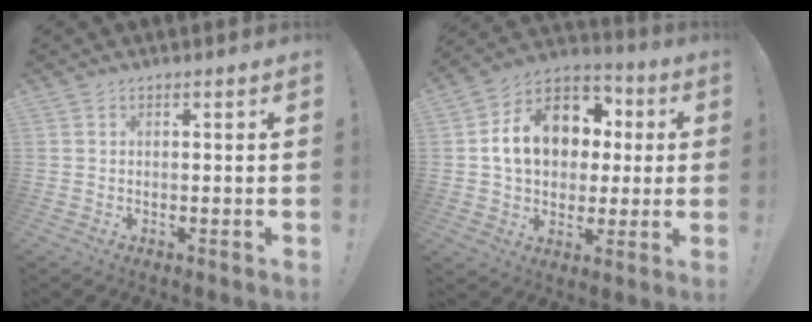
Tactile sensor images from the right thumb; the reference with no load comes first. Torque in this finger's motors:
{"motor_torque": [2.20, 2.80, 0.59, -0.27, 0.35]}